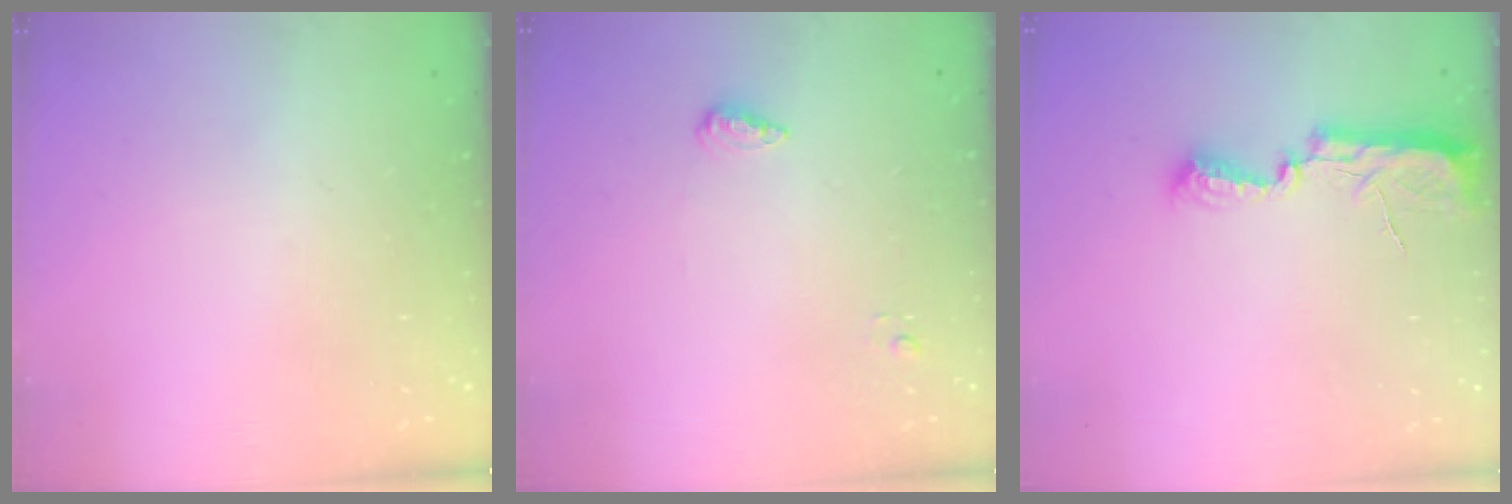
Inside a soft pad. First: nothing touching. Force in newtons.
{"total": 5.6, "press": 5.4, "slide": 1.2}
{"total": 10.5, "press": 9.1, "slide": 5.2}